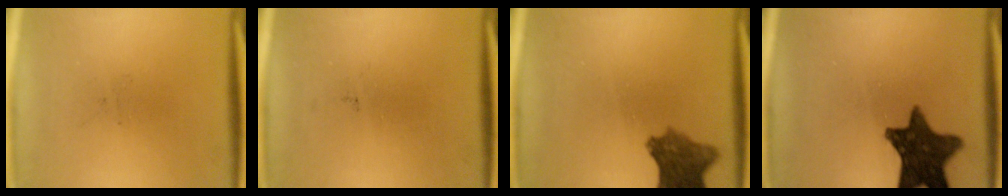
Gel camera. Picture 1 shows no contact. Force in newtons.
{"total": 0.0}
{"total": 7.3}
{"total": 12.8}